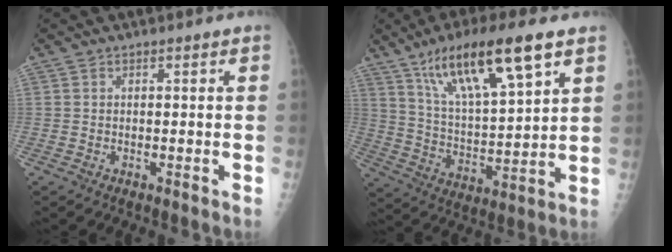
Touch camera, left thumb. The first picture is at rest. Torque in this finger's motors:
{"motor_torque": [0.87, 0.90, 1.53, -1.24, 0.19]}